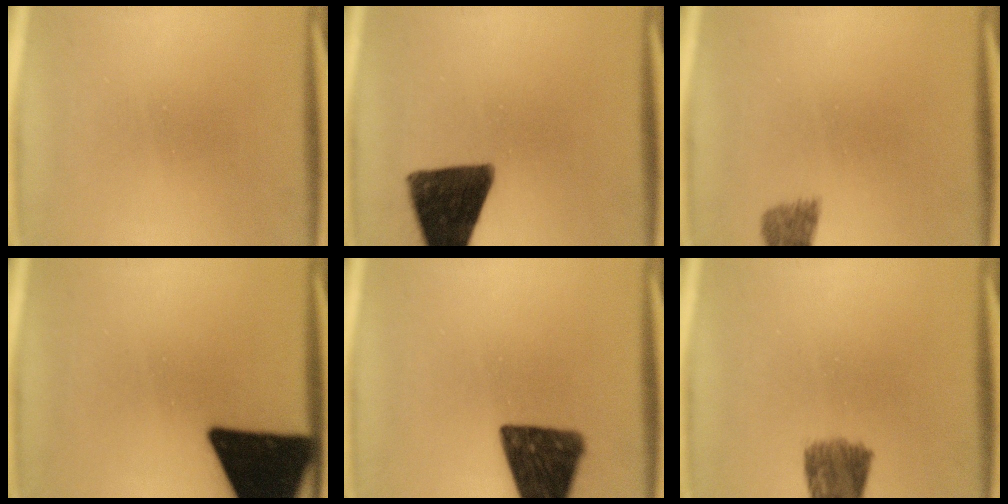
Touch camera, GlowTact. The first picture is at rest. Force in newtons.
{"total": 14.9}
{"total": 1.9}
{"total": 20.3}
{"total": 16.6}
{"total": 7.4}